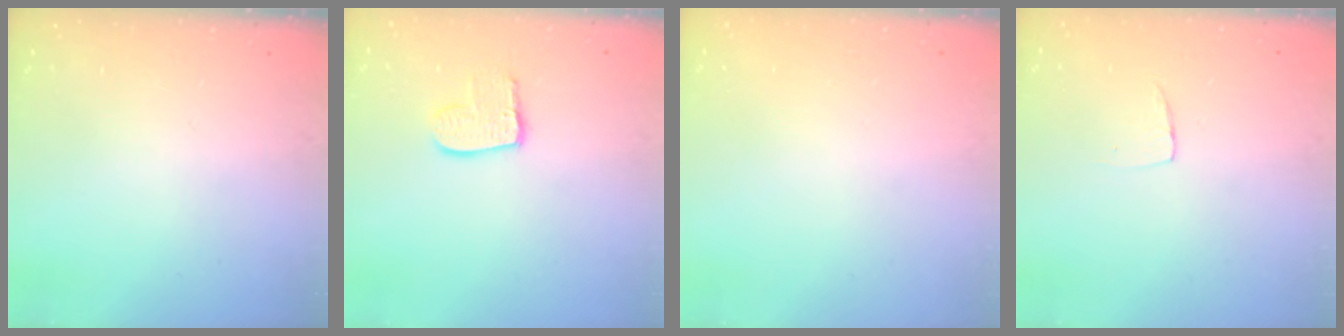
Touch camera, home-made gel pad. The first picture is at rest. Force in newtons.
{"total": 9.9, "press": 9.9, "slide": 0.8}
{"total": 0.0}
{"total": 3.5, "press": 3.5, "slide": 0.3}